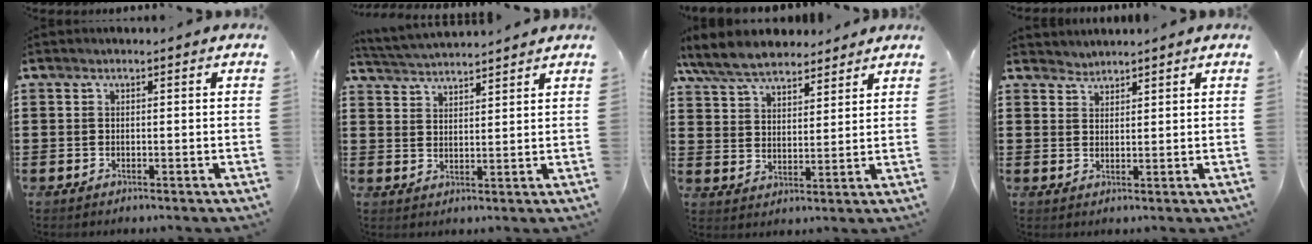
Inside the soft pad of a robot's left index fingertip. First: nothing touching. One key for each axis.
{"total": 3.2, "fx": 3.1, "fy": -0.3, "fz": 0.1, "tx": -0.015, "ty": -0.016, "tz": 0.055}
{"total": 7.4, "fx": 6.6, "fy": 2.2, "fz": 2.6, "tx": -0.077, "ty": -0.015, "tz": 0.122}
{"total": 1.7, "fx": 1.6, "fy": 0.0, "fz": -0.5, "tx": 0.005, "ty": -0.001, "tz": 0.033}